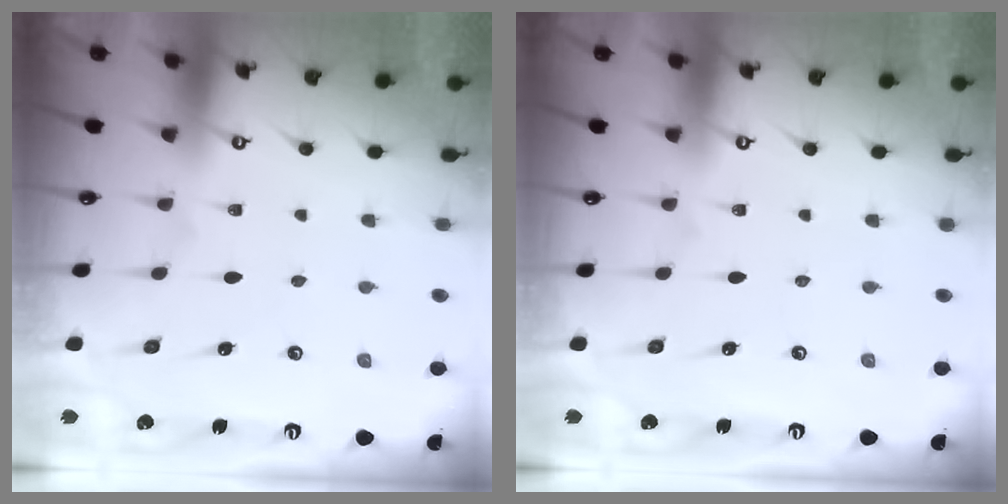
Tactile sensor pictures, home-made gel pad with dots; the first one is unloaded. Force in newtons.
{"total": 0.0}